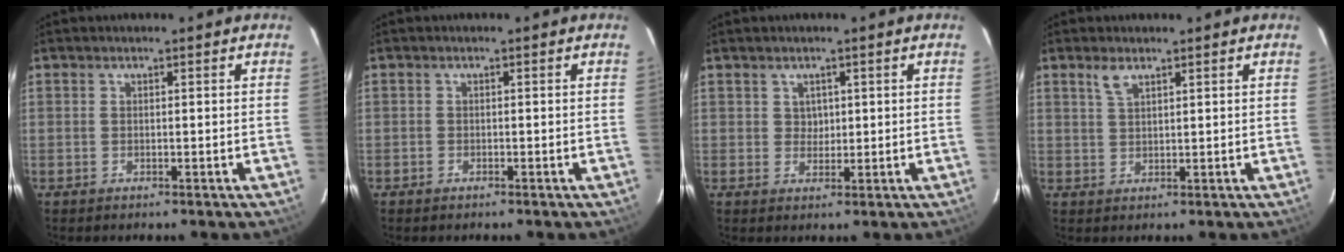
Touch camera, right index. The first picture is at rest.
{"total": 0.6, "force": [-0.5, 0.4, 0.1], "torque": [-0.003, 0.003, -0.009]}
{"total": 2.1, "force": [0.7, 2.0, 0.3], "torque": [0.000, 0.006, 0.013]}
{"total": 2.5, "force": [1.7, 0.9, 1.6], "torque": [-0.032, 0.004, 0.035]}